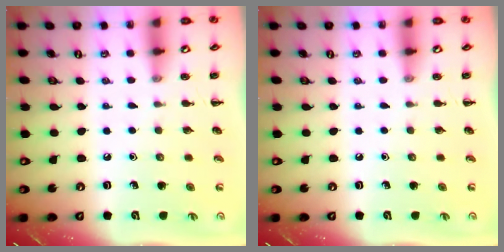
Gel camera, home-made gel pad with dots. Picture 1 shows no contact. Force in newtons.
{"total": 0.0}